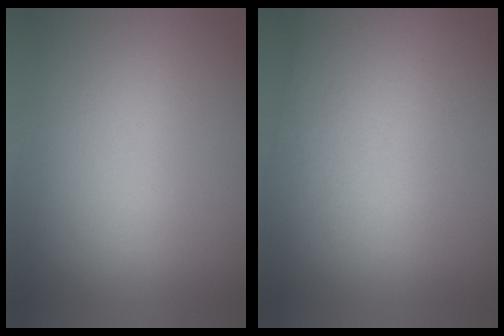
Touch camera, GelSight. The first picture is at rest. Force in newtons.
{"total": 2.2}